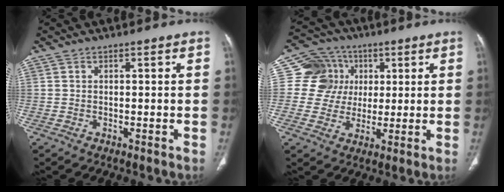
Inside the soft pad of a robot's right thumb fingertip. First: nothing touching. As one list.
[{"total": 10.3, "force": [2.3, 9.8, 1.9], "torque": [0.007, 0.008, 0.037]}]